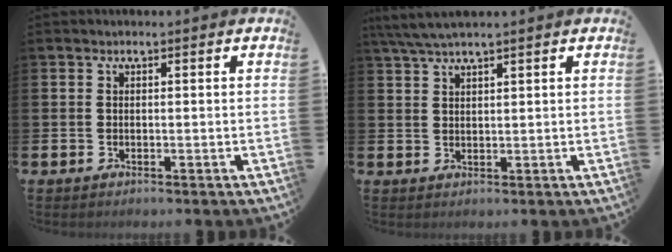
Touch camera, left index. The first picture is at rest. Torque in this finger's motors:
{"motor_torque": [0.36, -0.32, 0.60, 0.08]}